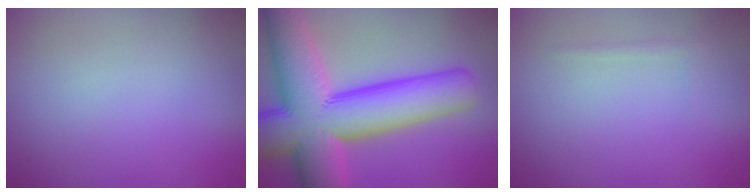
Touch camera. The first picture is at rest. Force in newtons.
{"total": 14.7, "press": 14.7, "slide": 0.4}
{"total": 0.5, "press": 0.5, "slide": 0.0}